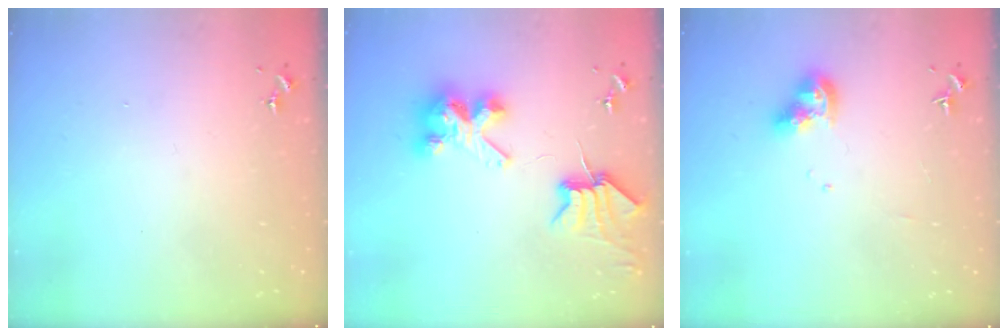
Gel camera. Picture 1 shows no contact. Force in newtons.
{"total": 9.4, "press": 9.3, "slide": 1.2}
{"total": 10.1, "press": 10.0, "slide": 1.1}